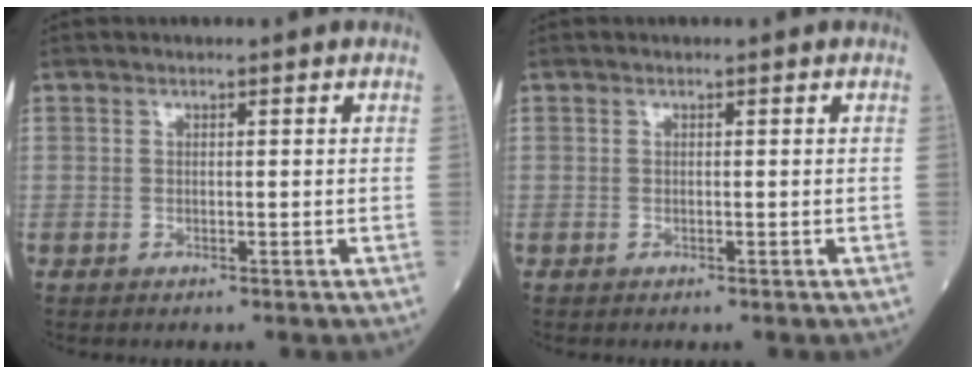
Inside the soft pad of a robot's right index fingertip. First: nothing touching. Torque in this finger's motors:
{"motor_torque": [0.02, 0.02, 0.00, -0.01]}